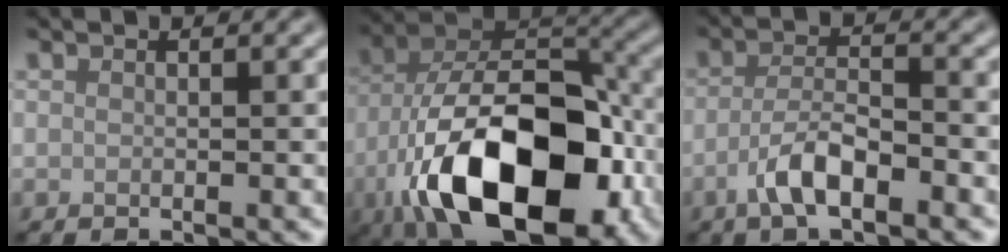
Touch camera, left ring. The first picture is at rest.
{"total": 16.1, "force": [-7.3, 7.9, 12.0], "torque": [-0.185, 0.002, -0.128]}
{"total": 4.2, "force": [-2.2, 1.4, 3.3], "torque": [-0.067, 0.006, -0.048]}